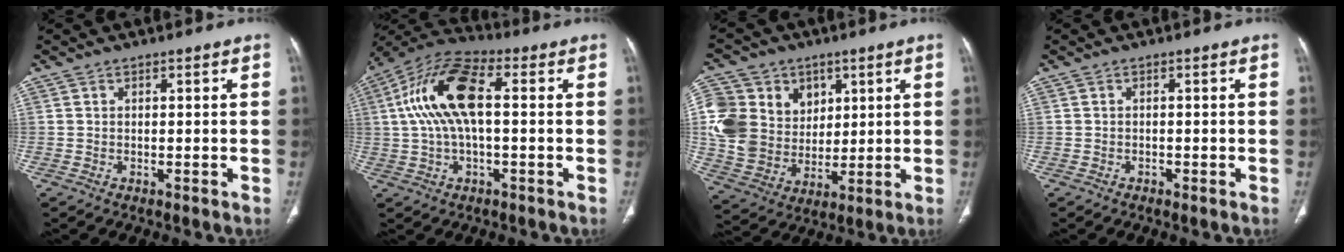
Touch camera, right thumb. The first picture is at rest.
{"total": 14.7, "force": [1.7, 6.4, 13.1], "torque": [-0.274, 0.038, 0.027]}
{"total": 17.2, "force": [4.9, 14.4, 7.9], "torque": [-0.134, 0.005, 0.107]}
{"total": 0.6, "force": [-0.4, 0.4, 0.3], "torque": [-0.008, 0.001, -0.006]}